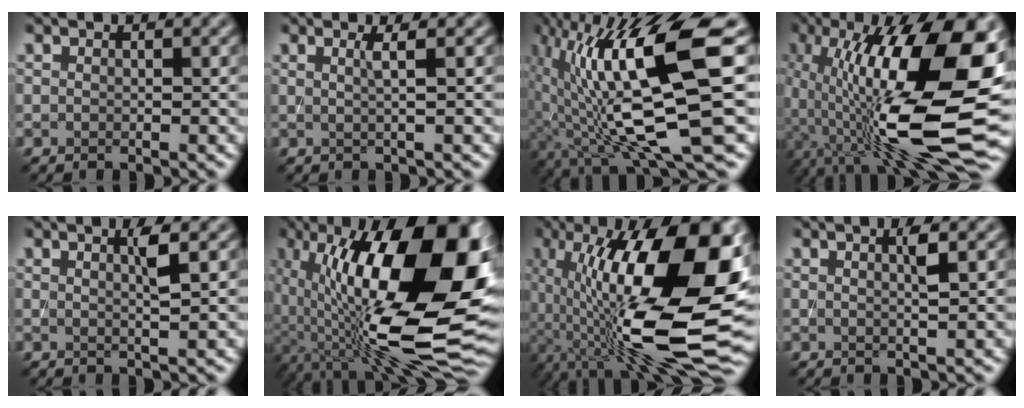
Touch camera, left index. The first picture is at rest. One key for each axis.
{"total": 1.7, "fx": 0.4, "fy": 0.4, "fz": 1.6, "tx": -0.024, "ty": 0.001, "tz": 0.002}
{"total": 14.5, "fx": 1.0, "fy": 3.2, "fz": 14.1, "tx": -0.253, "ty": -0.002, "tz": 0.027}
{"total": 17.2, "fx": -2.0, "fy": 5.6, "fz": 16.1, "tx": -0.276, "ty": 0.023, "tz": -0.042}
{"total": 2.0, "fx": 0.6, "fy": 0.3, "fz": 1.9, "tx": -0.031, "ty": -0.002, "tz": 0.007}
{"total": 18.7, "fx": 0.9, "fy": 7.7, "fz": 17.1, "tx": -0.276, "ty": 0.003, "tz": 0.012}
{"total": 17.5, "fx": -0.6, "fy": 6.4, "fz": 16.3, "tx": -0.268, "ty": 0.010, "tz": -0.016}
{"total": 1.6, "fx": 0.5, "fy": 0.2, "fz": 1.5, "tx": -0.026, "ty": -0.001, "tz": 0.004}